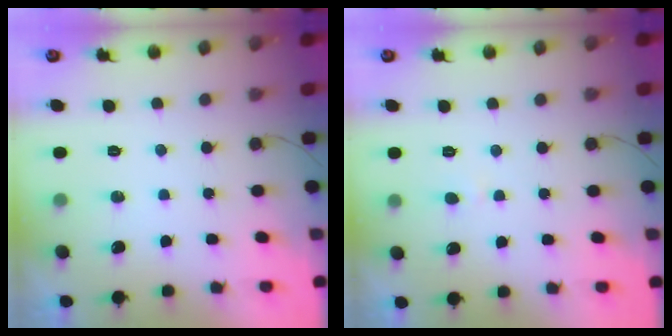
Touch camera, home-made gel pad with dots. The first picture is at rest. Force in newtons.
{"total": 2.2, "press": 2.2, "slide": 0.2}